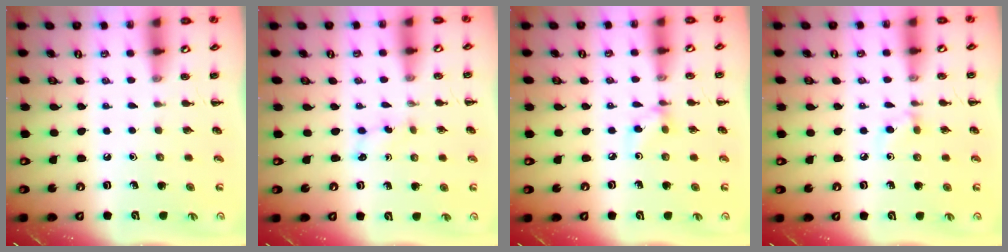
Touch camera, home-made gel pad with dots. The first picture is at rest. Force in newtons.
{"total": 2.6, "press": 2.5, "slide": 0.8}
{"total": 3.8, "press": 3.7, "slide": 0.9}
{"total": 5.5, "press": 5.2, "slide": 1.9}